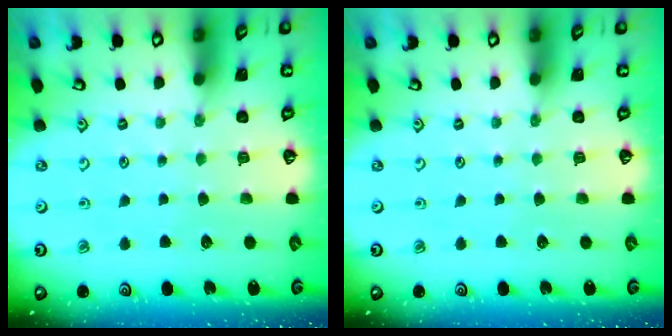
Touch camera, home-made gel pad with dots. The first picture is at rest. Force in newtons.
{"total": 0.0}